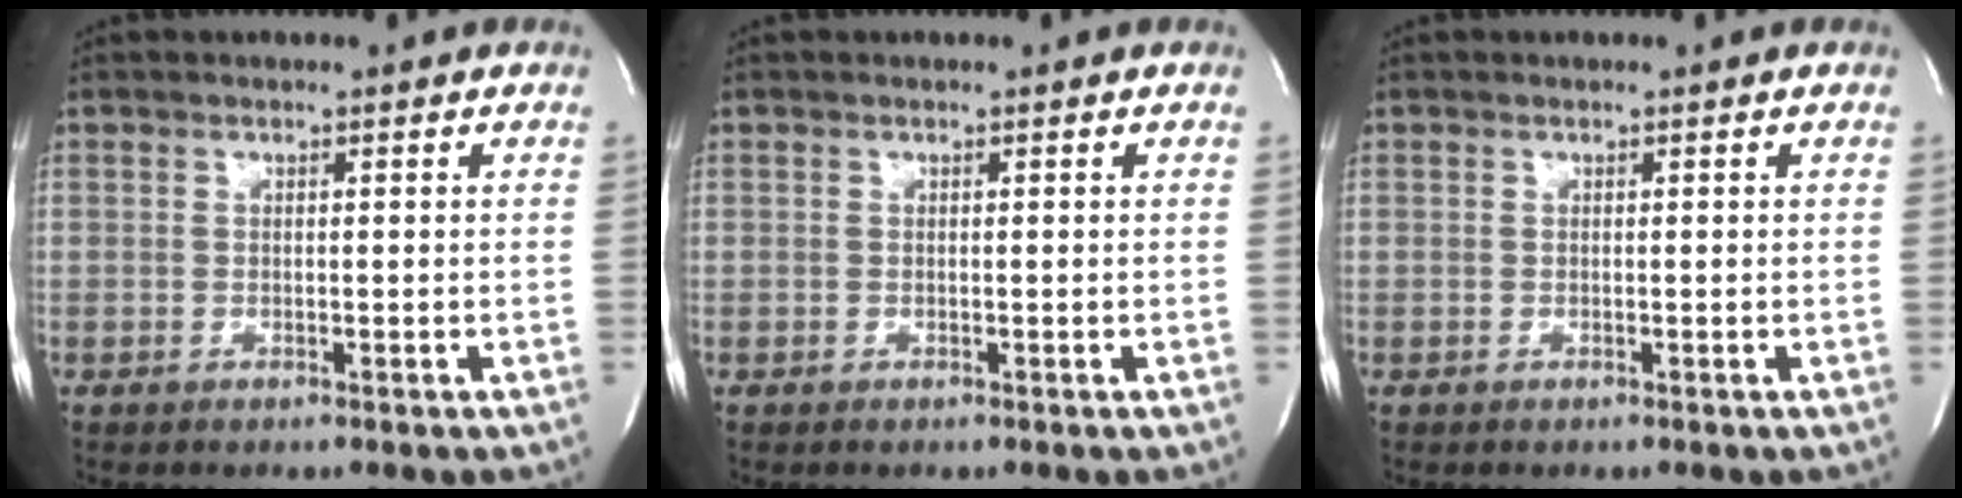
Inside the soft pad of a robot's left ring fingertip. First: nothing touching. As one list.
[{"total": 0.0}, {"total": 0.0}]